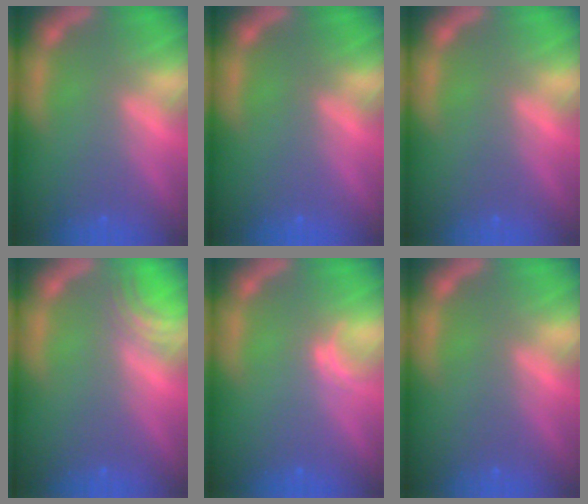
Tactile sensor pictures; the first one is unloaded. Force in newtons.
{"total": 0.0}
{"total": 0.0}
{"total": 2.5}
{"total": 1.0}
{"total": 0.0}